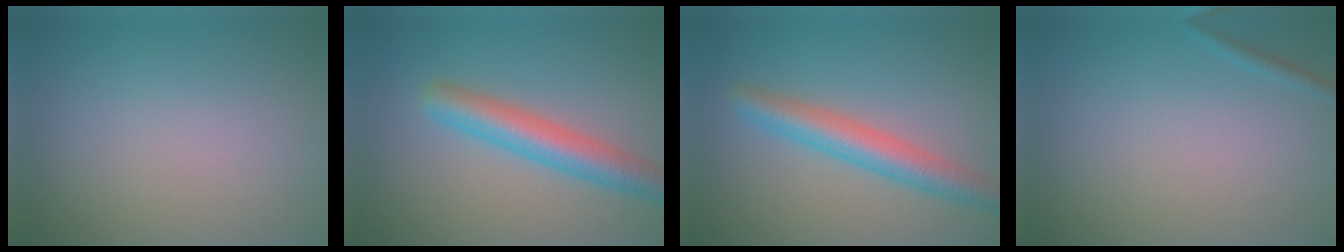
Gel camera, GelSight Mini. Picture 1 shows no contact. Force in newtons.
{"total": 4.9, "press": 4.9, "slide": 0.2}
{"total": 4.6, "press": 4.6, "slide": 0.1}
{"total": 0.6, "press": 0.6, "slide": 0.1}